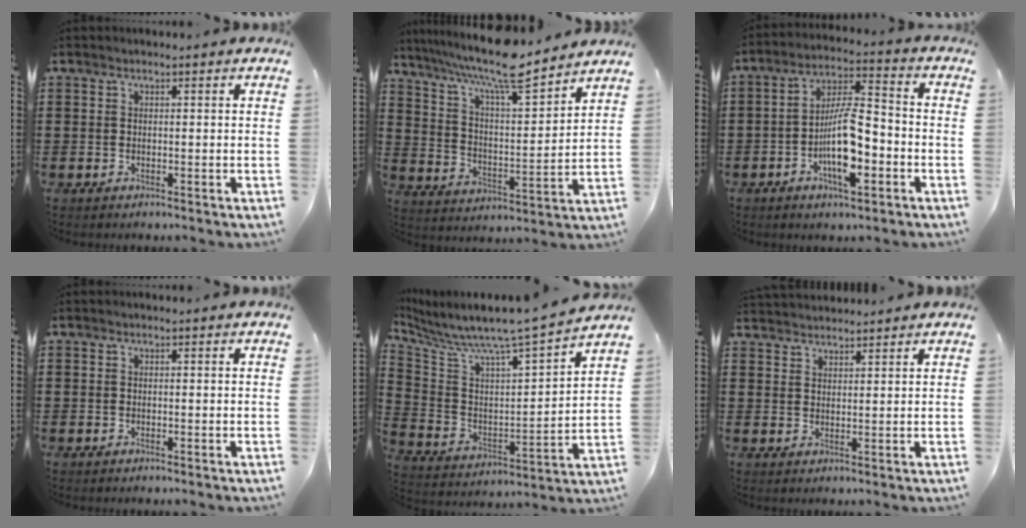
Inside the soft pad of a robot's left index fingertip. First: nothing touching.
{"total": 10.9, "force": [9.3, 1.4, 5.6], "torque": [-0.132, -0.053, 0.159]}
{"total": 10.5, "force": [-3.5, 3.8, 9.2], "torque": [-0.183, 0.004, -0.066]}
{"total": 0.0}
{"total": 6.4, "force": [6.0, -0.6, 2.3], "torque": [-0.079, -0.068, 0.088]}
{"total": 2.3, "force": [2.3, 0.1, -0.3], "torque": [-0.001, -0.003, 0.046]}